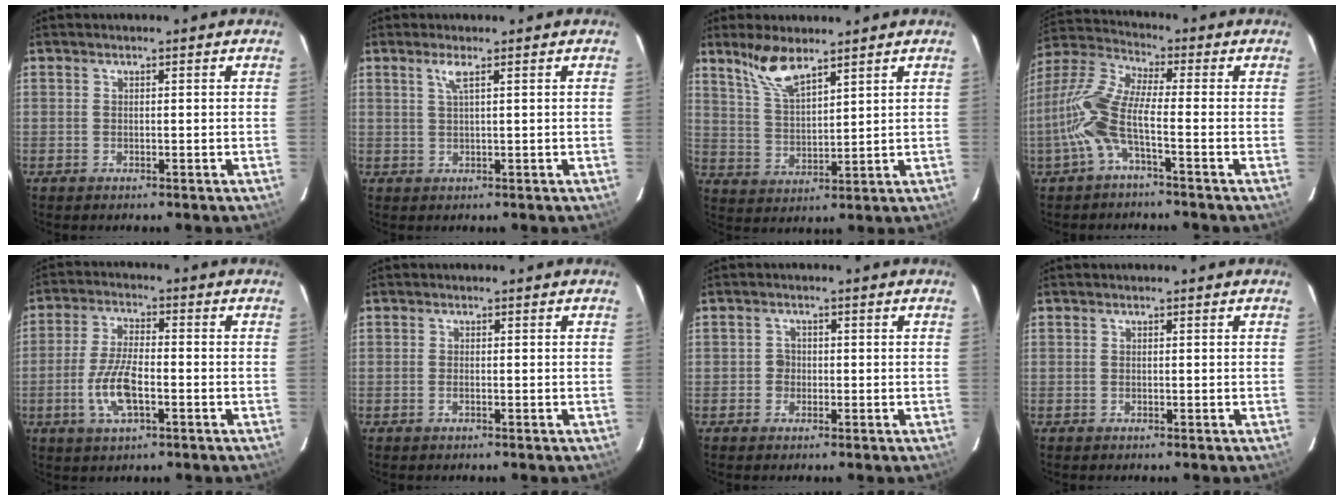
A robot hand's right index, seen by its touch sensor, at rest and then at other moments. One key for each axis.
{"total": 2.0, "fx": 1.0, "fy": -0.3, "fz": 1.7, "tx": -0.034, "ty": -0.001, "tz": 0.020}
{"total": 7.9, "fx": 6.0, "fy": 2.2, "fz": 4.6, "tx": -0.092, "ty": 0.005, "tz": 0.127}
{"total": 10.4, "fx": -3.4, "fy": 2.0, "fz": 9.6, "tx": -0.220, "ty": 0.006, "tz": -0.071}
{"total": 8.9, "fx": -2.9, "fy": 3.3, "fz": 7.7, "tx": -0.163, "ty": -0.001, "tz": -0.055}
{"total": 0.9, "fx": -0.4, "fy": 0.4, "fz": 0.7, "tx": -0.015, "ty": 0.000, "tz": -0.008}
{"total": 2.0, "fx": -0.6, "fy": 1.9, "fz": 0.2, "tx": -0.004, "ty": 0.004, "tz": -0.011}
{"total": 0.0}